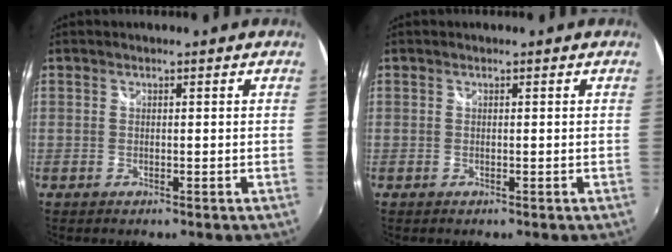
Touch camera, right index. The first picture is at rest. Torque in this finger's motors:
{"motor_torque": [-0.02, 0.02, 0.00, -0.01]}